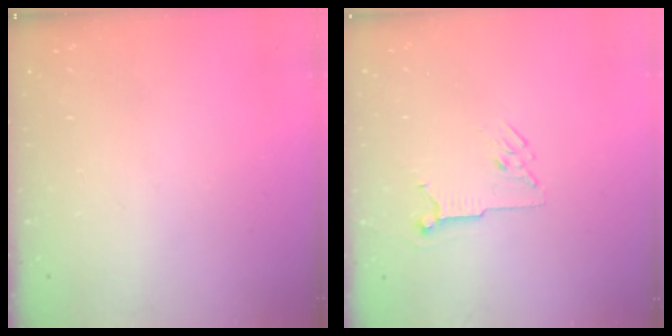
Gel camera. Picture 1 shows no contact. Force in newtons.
{"total": 6.0, "press": 6.0, "slide": 0.4}